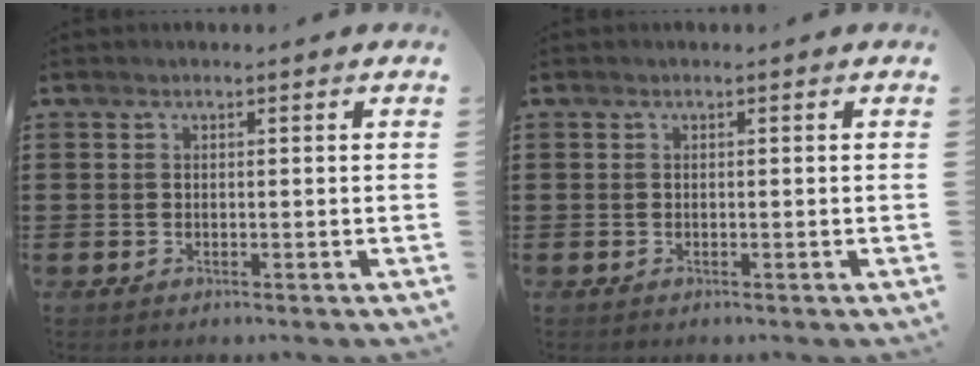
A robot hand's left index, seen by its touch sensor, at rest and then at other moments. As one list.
[{"total": 0.0}]